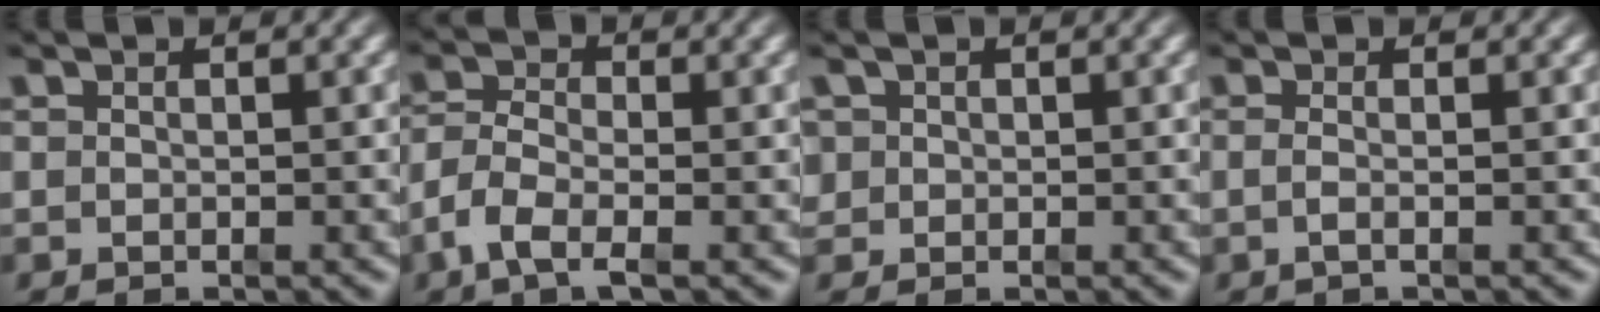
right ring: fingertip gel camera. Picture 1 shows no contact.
{"total": 4.2, "force": [-1.6, 2.9, 2.7], "torque": [-0.069, -0.018, -0.026]}
{"total": 2.2, "force": [0.3, 2.1, 0.7], "torque": [-0.026, -0.010, 0.011]}
{"total": 1.2, "force": [-0.5, -0.5, 1.0], "torque": [-0.025, -0.011, -0.005]}